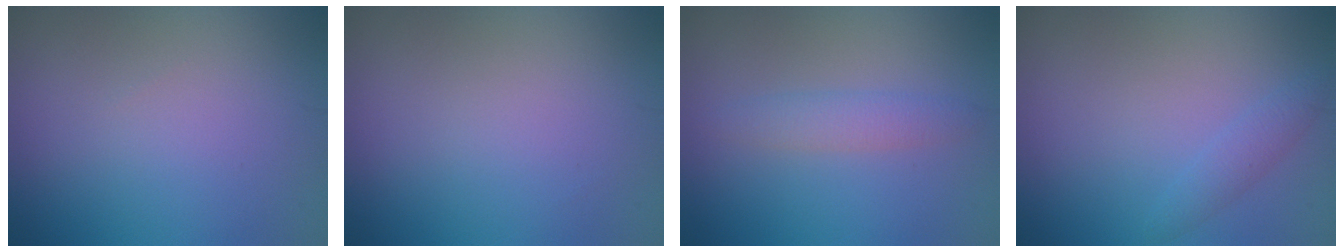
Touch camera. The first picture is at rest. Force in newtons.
{"total": 0.0}
{"total": 1.9, "press": 1.9, "slide": 0.1}
{"total": 1.4, "press": 1.4, "slide": 0.1}